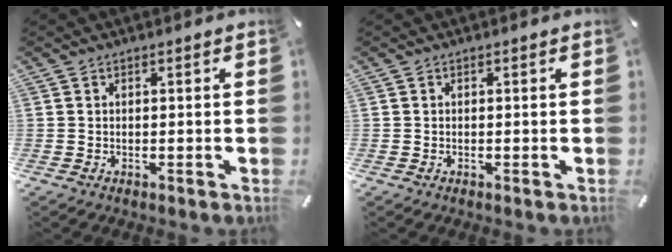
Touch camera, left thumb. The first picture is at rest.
{"total": 0.0}